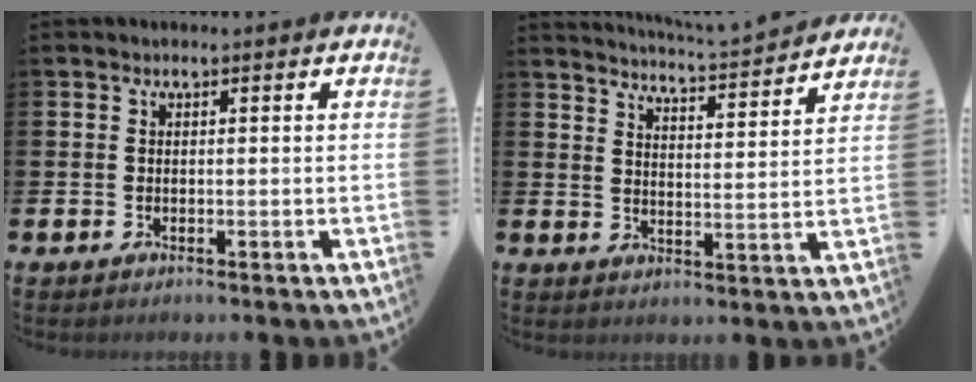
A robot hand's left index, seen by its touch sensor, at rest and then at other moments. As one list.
[{"total": 5.1, "force": [5.0, -0.7, 0.6], "torque": [-0.023, -0.045, 0.083]}]